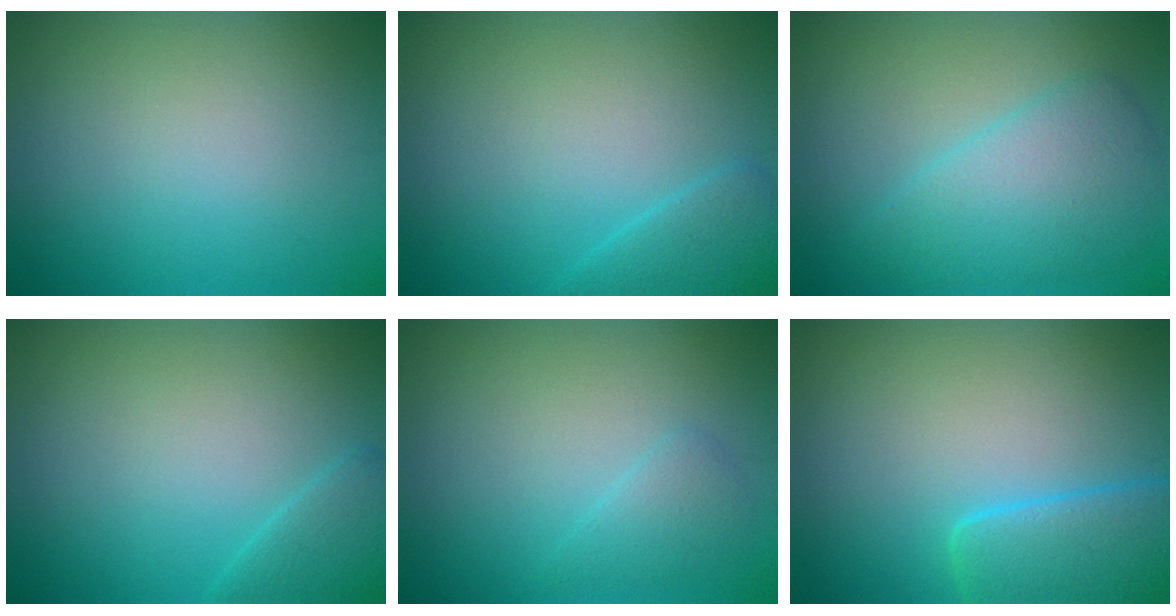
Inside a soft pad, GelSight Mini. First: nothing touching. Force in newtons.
{"total": 2.2, "press": 2.2, "slide": 0.1}
{"total": 4.8, "press": 4.8, "slide": 0.2}
{"total": 2.2, "press": 2.2, "slide": 0.1}
{"total": 1.7, "press": 1.7, "slide": 0.1}
{"total": 5.7, "press": 5.7, "slide": 0.5}